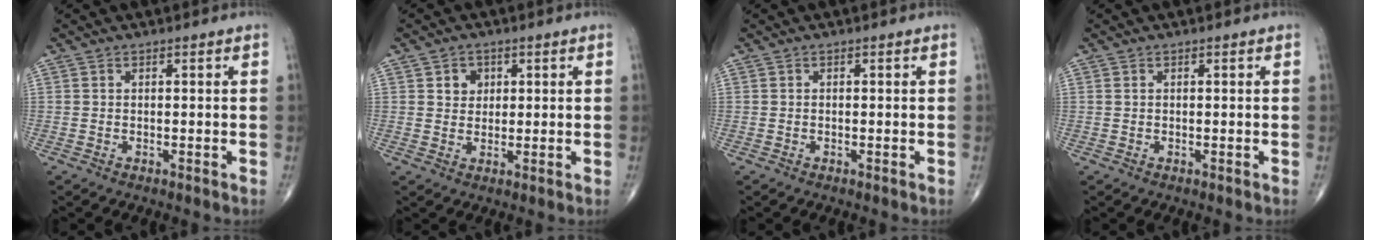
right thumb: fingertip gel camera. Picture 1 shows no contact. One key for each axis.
{"total": 3.4, "fx": 1.2, "fy": 2.8, "fz": 1.4, "tx": -0.003, "ty": -0.005, "tz": 0.018}
{"total": 0.0}
{"total": 0.0}